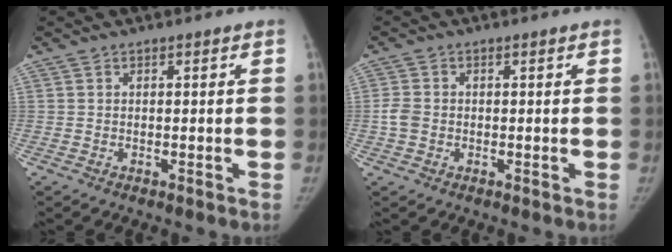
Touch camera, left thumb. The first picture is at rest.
{"total": 2.7, "force": [-0.3, 2.2, 1.5], "torque": [-0.031, 0.004, -0.008]}